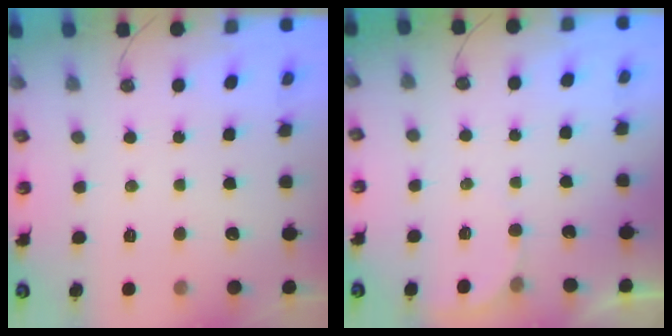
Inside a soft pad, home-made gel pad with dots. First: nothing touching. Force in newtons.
{"total": 1.6, "press": 1.6, "slide": 0.0}